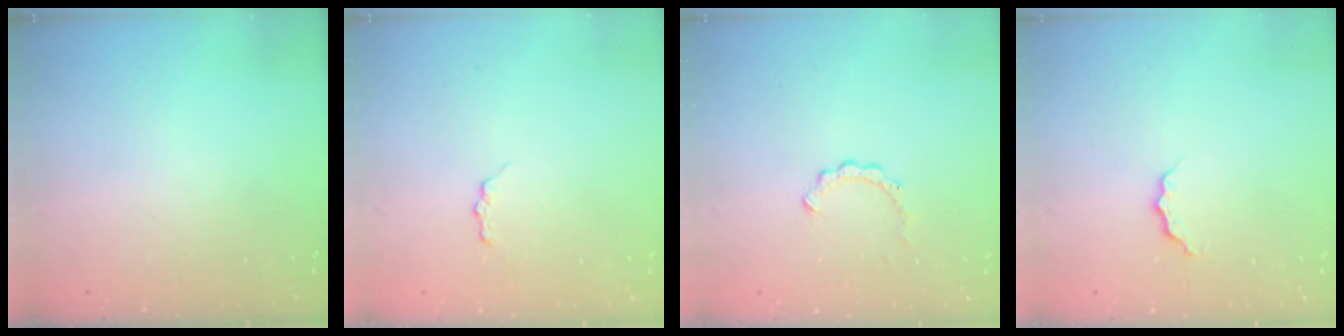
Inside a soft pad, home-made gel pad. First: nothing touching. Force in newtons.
{"total": 2.6, "press": 2.6, "slide": 0.4}
{"total": 2.7, "press": 2.6, "slide": 0.3}
{"total": 4.1, "press": 4.1, "slide": 0.4}